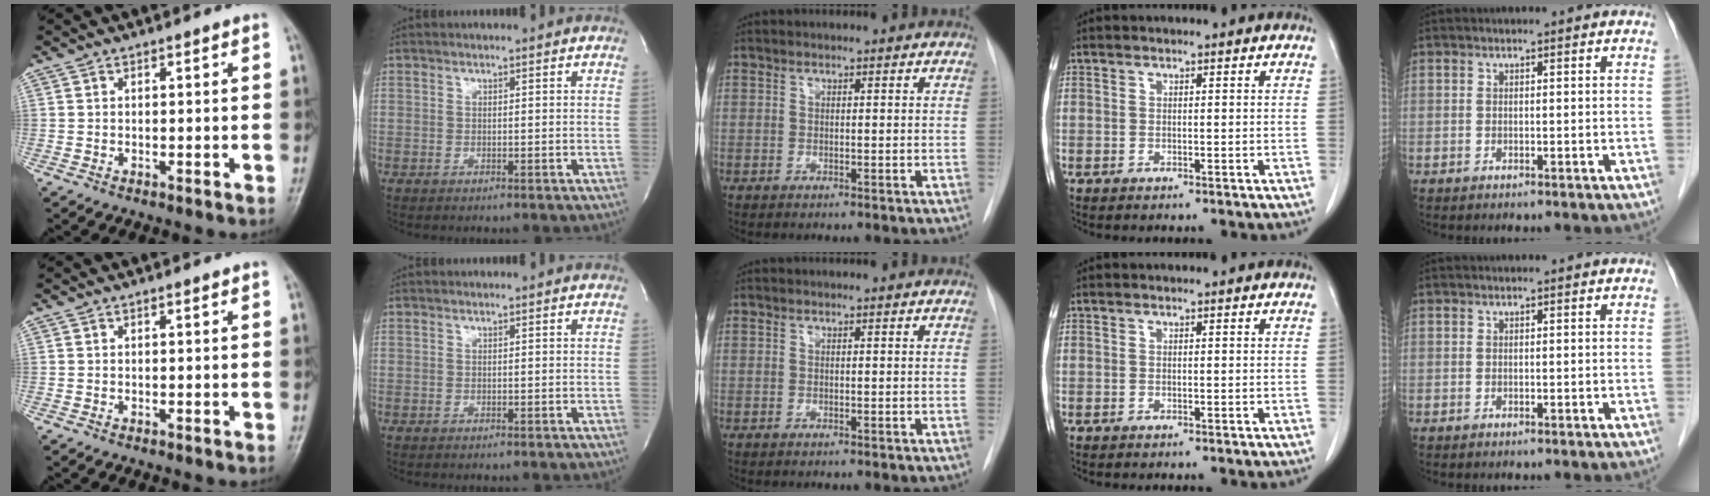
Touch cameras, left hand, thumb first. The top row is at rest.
{}